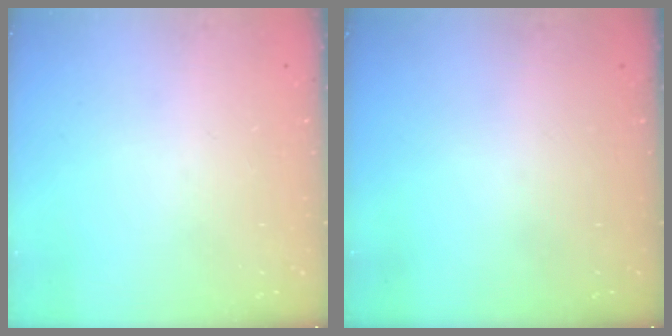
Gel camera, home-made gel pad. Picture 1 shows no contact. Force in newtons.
{"total": 0.0}